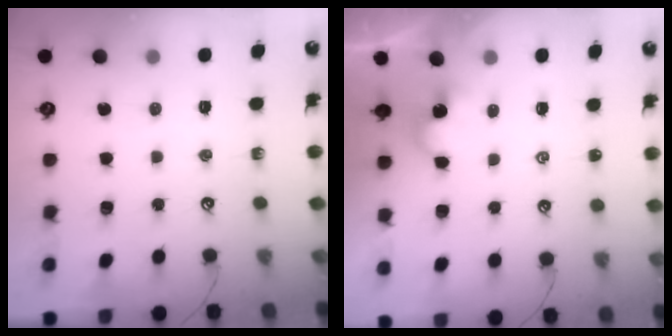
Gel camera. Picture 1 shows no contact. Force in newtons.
{"total": 0.9, "press": 0.8, "slide": 0.4}